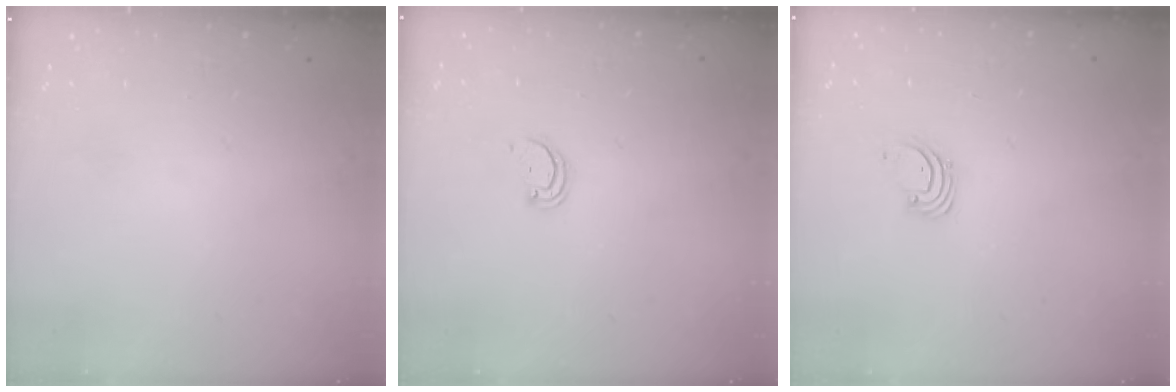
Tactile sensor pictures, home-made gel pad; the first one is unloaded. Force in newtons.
{"total": 1.5, "press": 1.5, "slide": 0.1}
{"total": 1.6, "press": 1.6, "slide": 0.1}